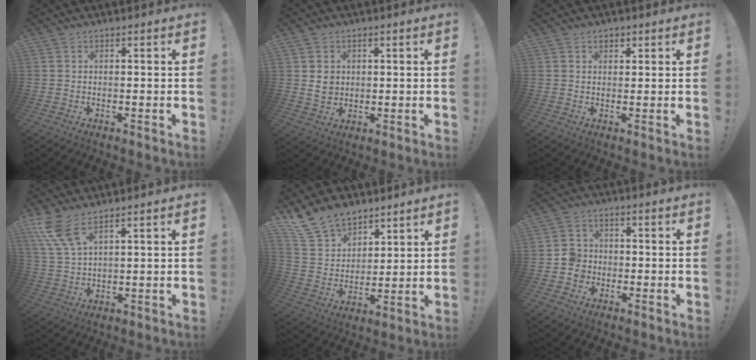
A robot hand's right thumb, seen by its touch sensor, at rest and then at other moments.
{"total": 4.5, "force": [1.0, 4.1, 1.5], "torque": [-0.019, 0.002, 0.021]}
{"total": 1.8, "force": [1.2, 1.2, 0.7], "torque": [-0.007, -0.003, 0.020]}
{"total": 8.2, "force": [5.6, 2.3, 5.5], "torque": [-0.119, -0.020, 0.111]}
{"total": 14.1, "force": [11.1, 7.7, 4.0], "torque": [-0.094, -0.072, 0.217]}
{"total": 5.6, "force": [-1.7, 5.1, 1.6], "torque": [-0.021, 0.015, -0.030]}